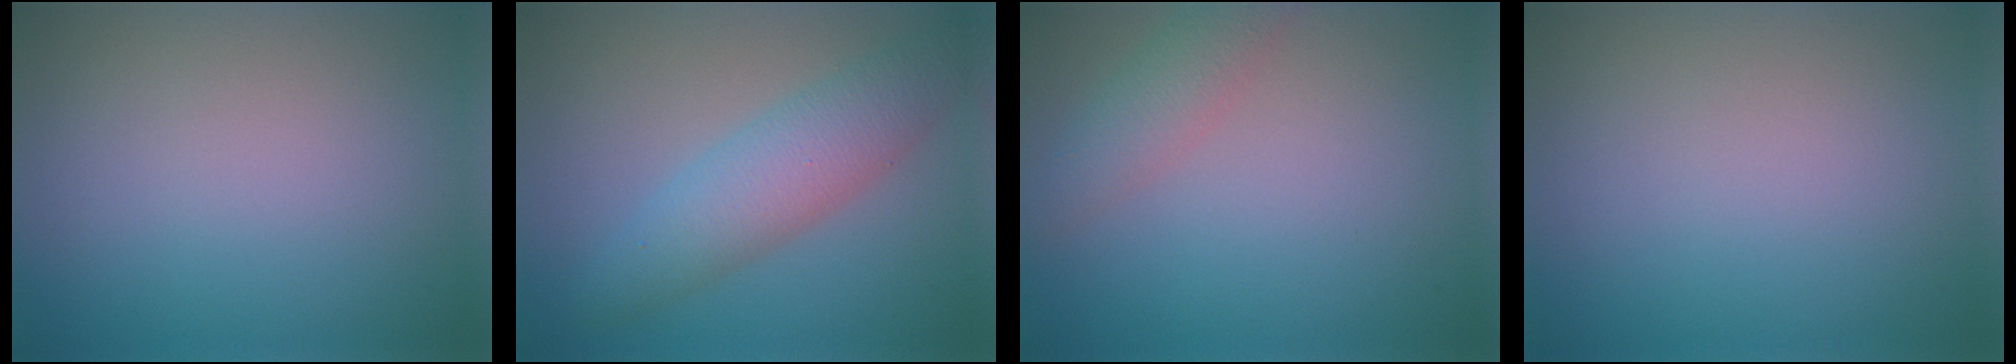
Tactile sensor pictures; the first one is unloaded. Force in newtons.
{"total": 4.9, "press": 4.9, "slide": 0.1}
{"total": 2.5, "press": 2.5, "slide": 0.1}
{"total": 0.0}